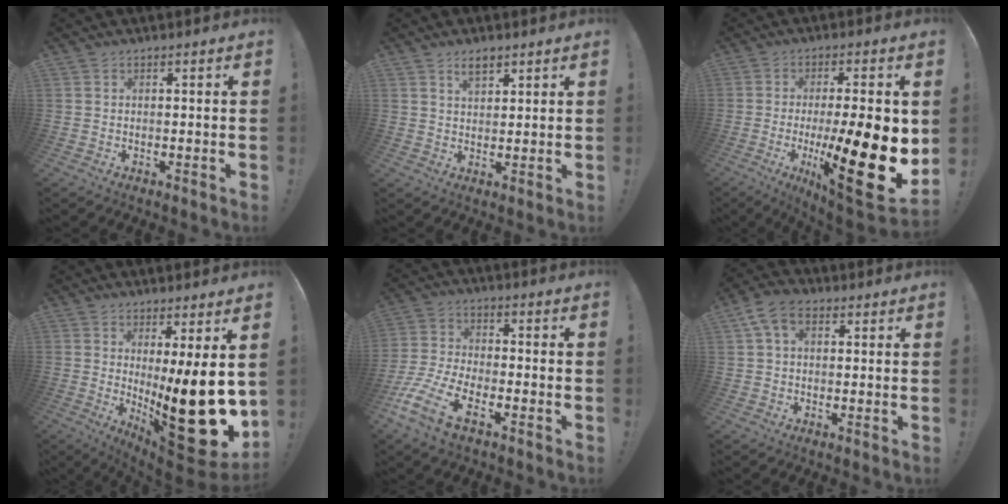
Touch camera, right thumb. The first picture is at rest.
{"total": 4.1, "force": [2.8, 2.0, 2.2], "torque": [-0.035, -0.011, 0.050]}
{"total": 24.7, "force": [-4.4, 5.6, 23.7], "torque": [-0.384, -0.003, -0.060]}
{"total": 21.6, "force": [-1.5, 5.3, 20.9], "torque": [-0.298, -0.038, -0.013]}
{"total": 12.1, "force": [-7.0, 5.6, 8.1], "torque": [-0.183, 0.022, -0.126]}
{"total": 7.0, "force": [2.3, 4.5, 4.9], "torque": [-0.098, 0.008, 0.046]}